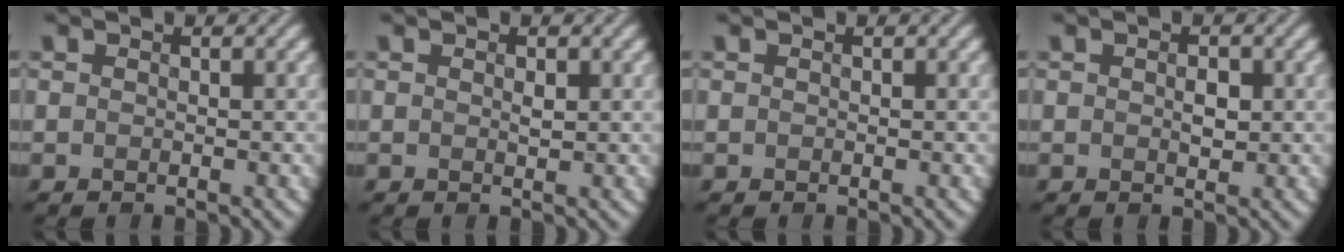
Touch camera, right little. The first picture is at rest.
{"total": 0.8, "force": [0.2, 0.3, 0.7], "torque": [-0.012, 0.002, 0.004]}
{"total": 0.0}
{"total": 1.4, "force": [0.1, 0.8, 1.2], "torque": [-0.020, 0.001, 0.001]}